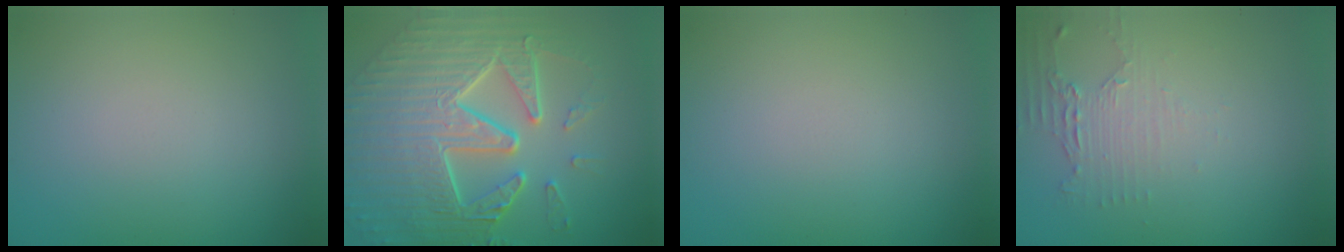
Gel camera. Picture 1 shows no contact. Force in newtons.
{"total": 9.8, "press": 6.7, "slide": 7.2}
{"total": 0.0}
{"total": 2.3, "press": 1.6, "slide": 1.6}